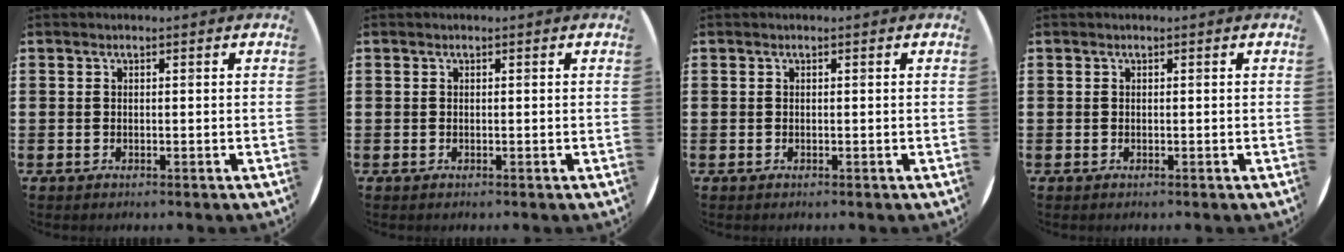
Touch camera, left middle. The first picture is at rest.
{"total": 0.0}
{"total": 0.0}
{"total": 0.0}